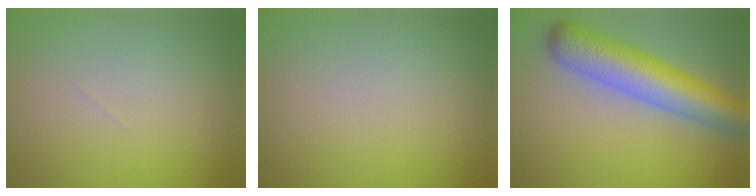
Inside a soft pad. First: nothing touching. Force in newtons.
{"total": 0.0}
{"total": 7.9, "press": 7.9, "slide": 0.4}